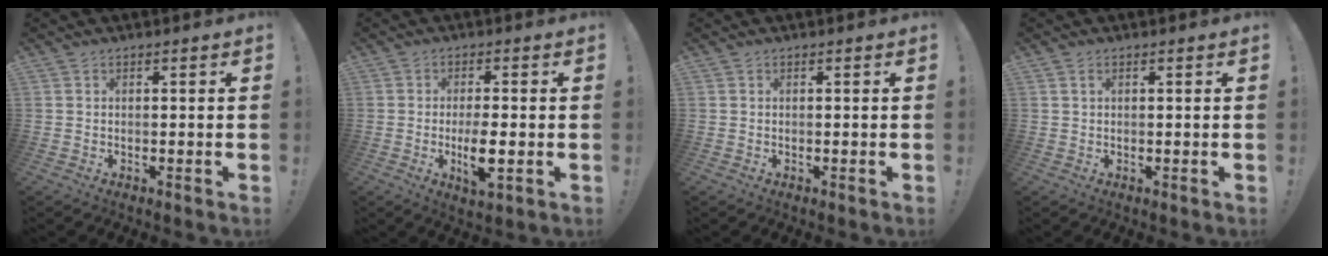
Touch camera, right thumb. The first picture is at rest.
{"total": 6.8, "force": [-1.6, 2.0, 6.3], "torque": [-0.120, -0.005, -0.027]}
{"total": 0.0}
{"total": 1.0, "force": [0.5, 0.4, 0.8], "torque": [-0.015, 0.001, 0.009]}